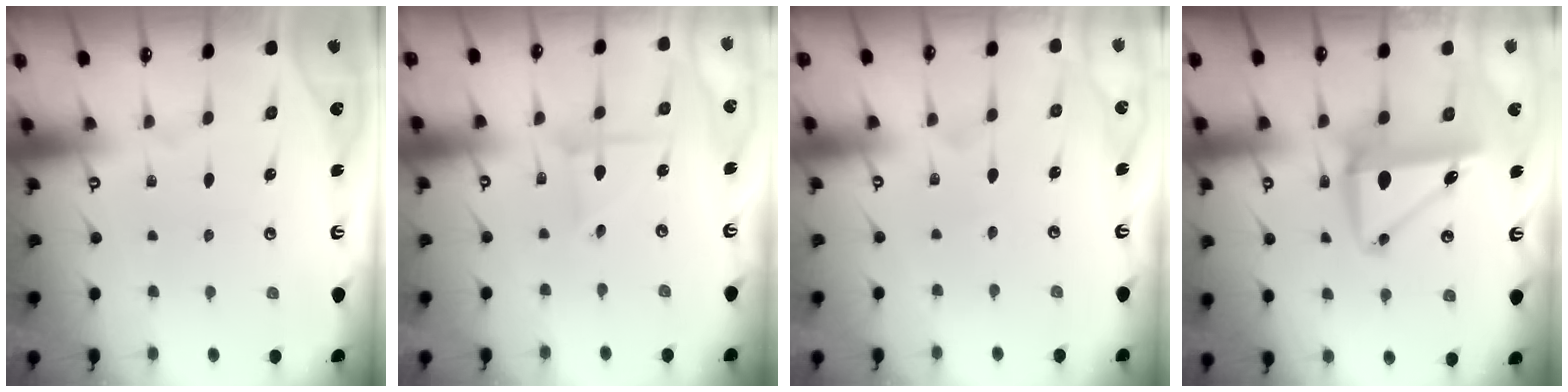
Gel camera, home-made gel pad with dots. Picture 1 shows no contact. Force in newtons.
{"total": 3.2, "press": 3.2, "slide": 0.3}
{"total": 2.8, "press": 2.7, "slide": 0.3}
{"total": 8.7, "press": 8.5, "slide": 1.6}